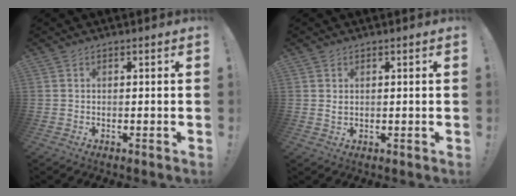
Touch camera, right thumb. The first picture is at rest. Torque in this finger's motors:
{"motor_torque": [-0.22, 0.03, -0.10, 0.45, -0.07]}